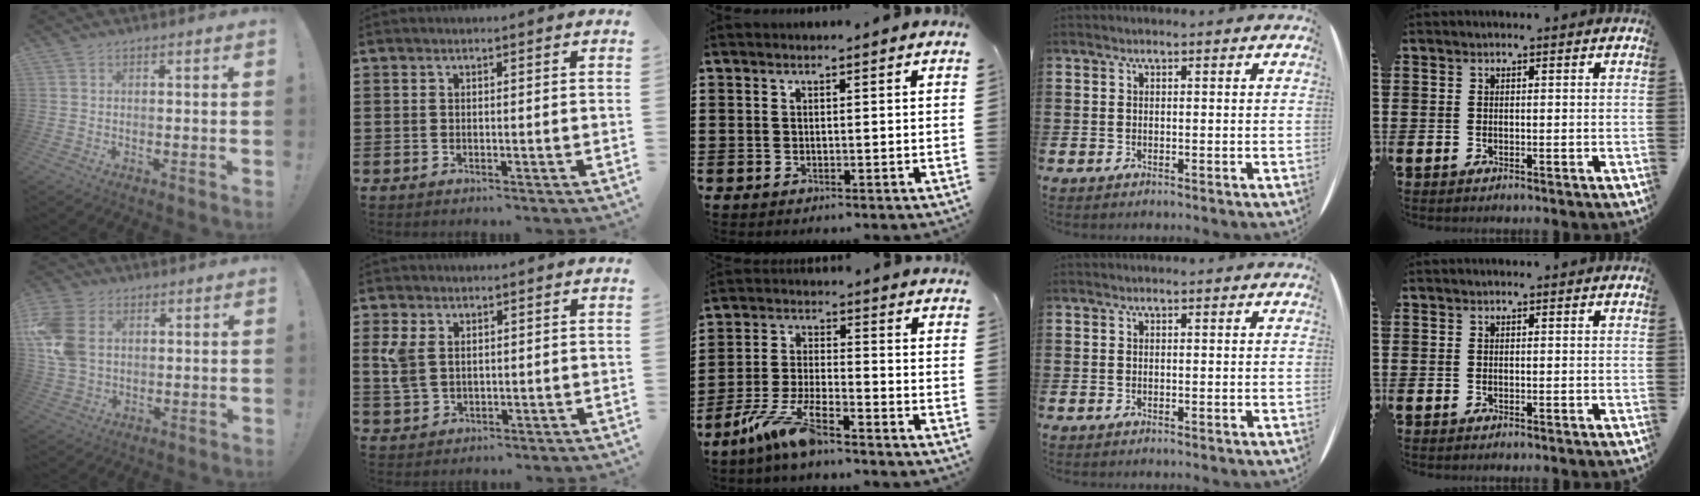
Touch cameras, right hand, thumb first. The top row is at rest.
{"thumb": {"total": 13.3, "force": [2.9, 9.8, 8.5], "torque": [-0.183, -0.002, 0.058]}, "index": {"total": 4.3, "force": [1.4, 2.9, 2.8], "torque": [-0.079, 0.005, 0.021]}, "middle": {"total": 7.9, "force": [-6.0, 1.1, 5.0], "torque": [-0.119, -0.010, -0.119]}}